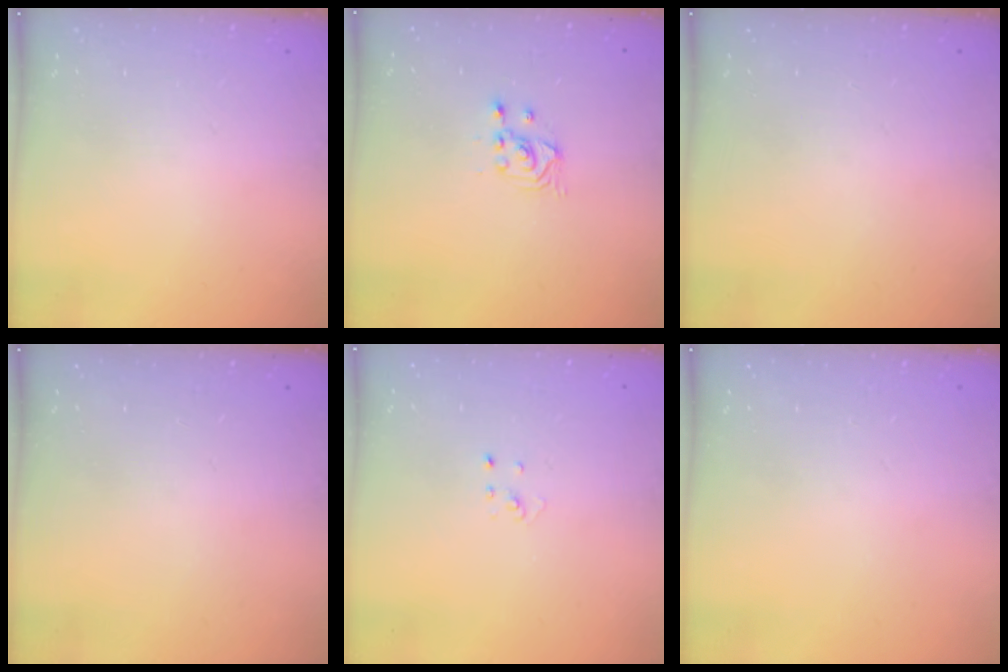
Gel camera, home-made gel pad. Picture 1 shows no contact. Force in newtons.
{"total": 2.4, "press": 2.3, "slide": 0.2}
{"total": 0.0}
{"total": 0.0}
{"total": 2.1, "press": 2.1, "slide": 0.1}
{"total": 0.0}